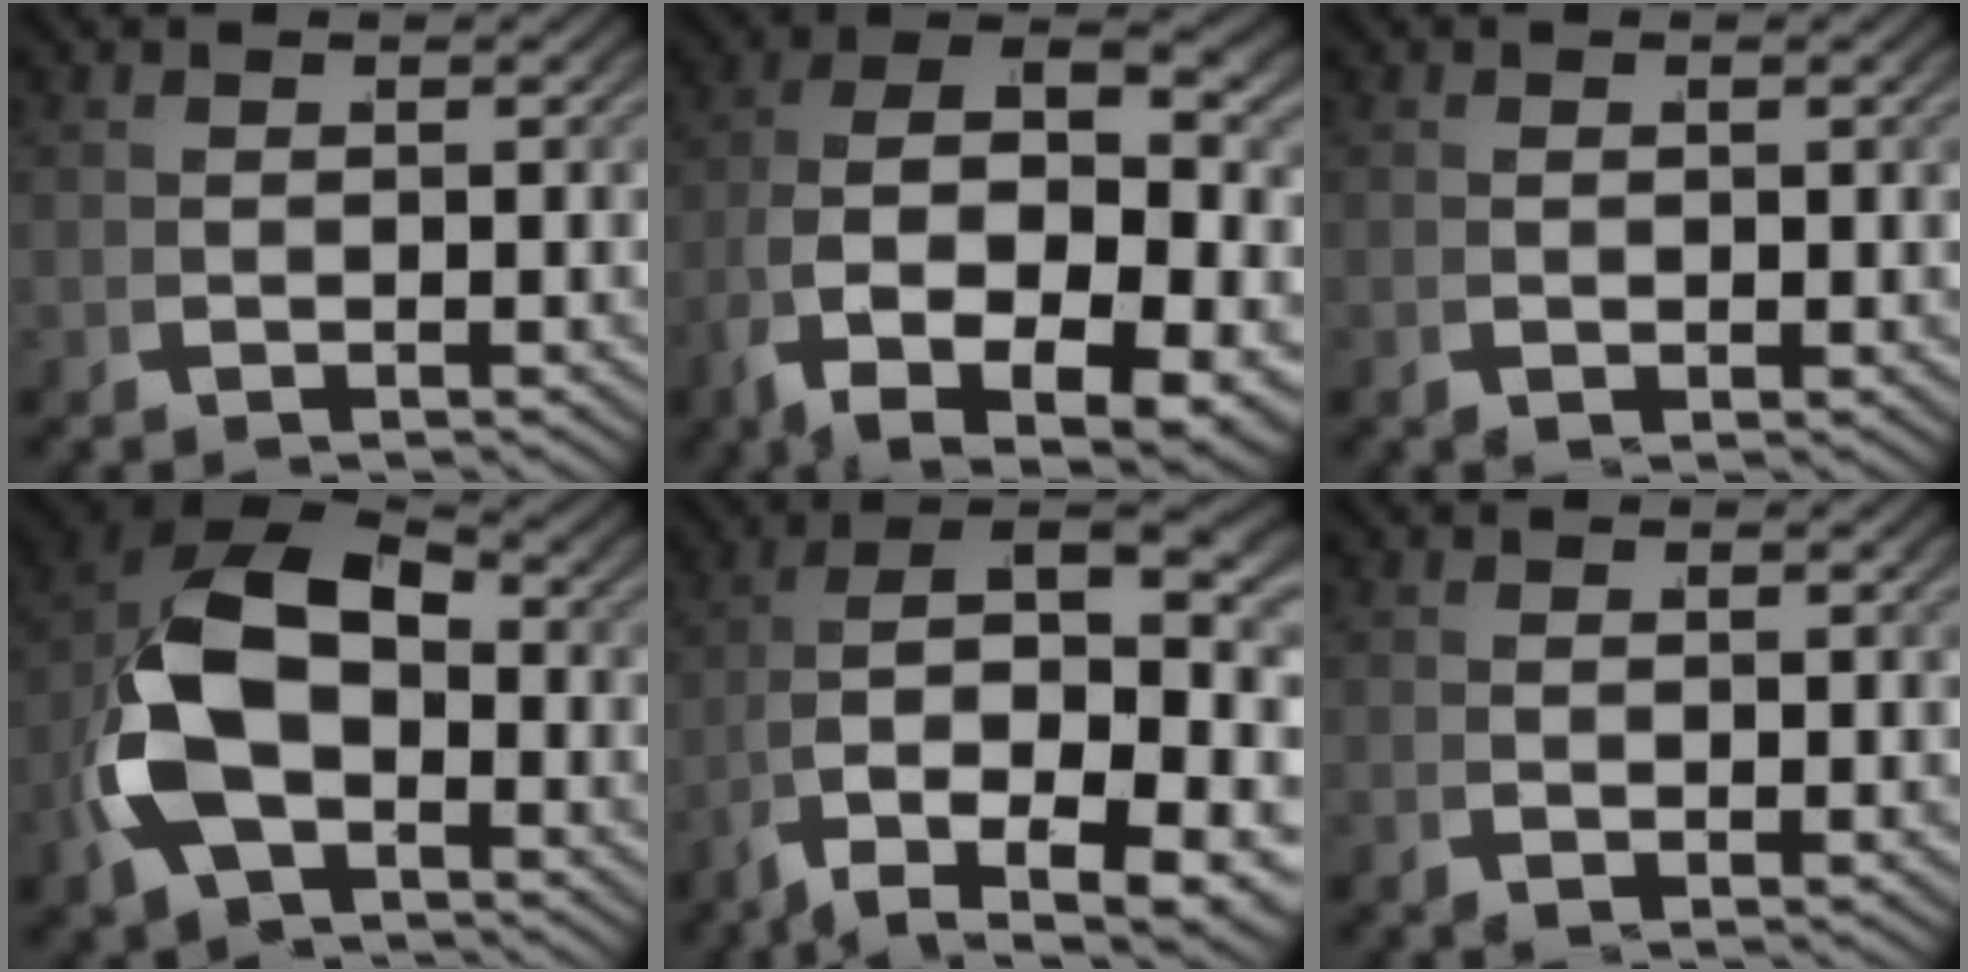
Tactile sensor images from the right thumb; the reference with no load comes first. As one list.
[{"total": 15.0, "force": [-2.0, 8.8, 11.9], "torque": [-0.242, -0.064, 0.001]}, {"total": 0.7, "force": [0.0, 0.3, 0.6], "torque": [-0.013, -0.001, 0.000]}, {"total": 11.2, "force": [-0.4, 7.8, 8.0], "torque": [-0.208, -0.026, 0.008]}, {"total": 13.7, "force": [-0.5, 7.9, 11.2], "torque": [-0.226, -0.058, 0.028]}, {"total": 1.0, "force": [0.2, 0.4, 0.9], "torque": [-0.019, -0.001, 0.005]}]